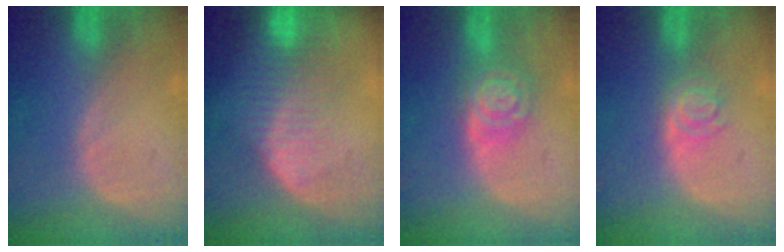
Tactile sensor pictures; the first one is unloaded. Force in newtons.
{"total": 8.6, "press": 7.3, "slide": 4.6}
{"total": 6.5, "press": 6.5, "slide": 0.5}
{"total": 4.1, "press": 3.6, "slide": 1.9}